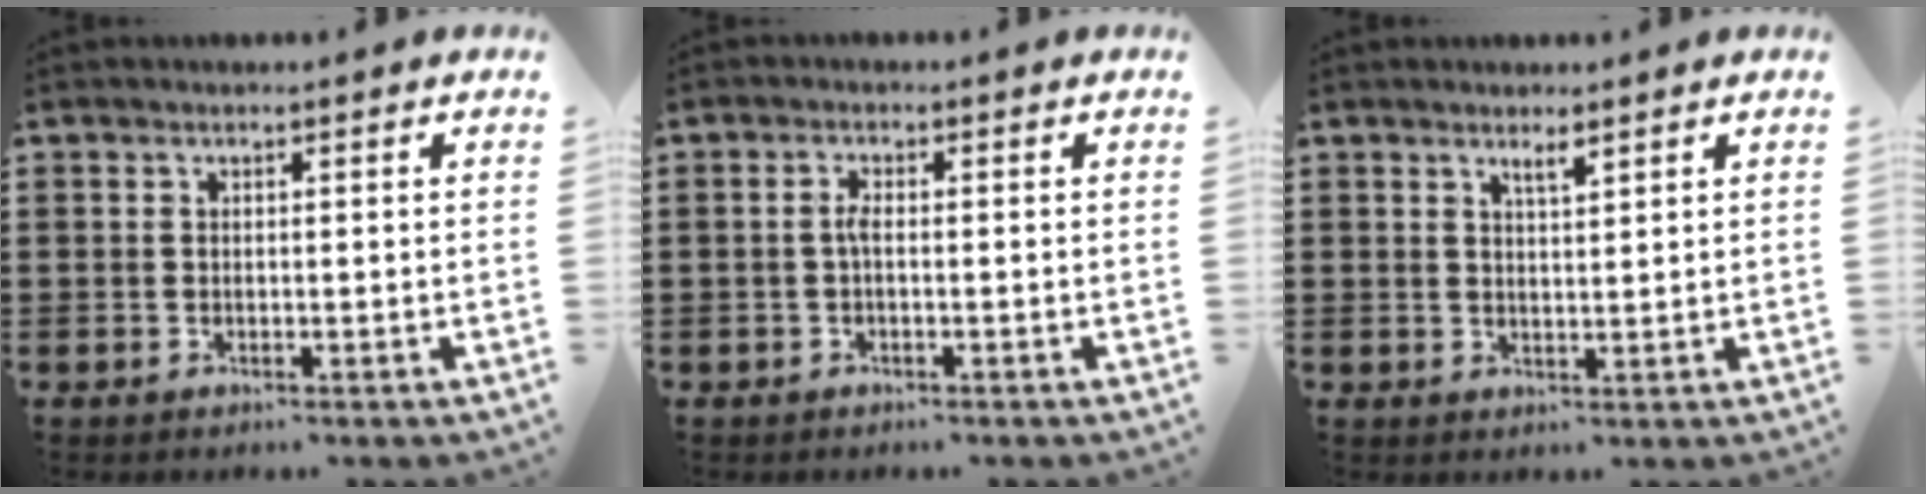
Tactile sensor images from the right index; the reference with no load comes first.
{"total": 1.7, "force": [-0.3, 0.5, 1.6], "torque": [-0.040, -0.001, -0.009]}
{"total": 2.0, "force": [1.6, 0.3, 1.1], "torque": [-0.015, -0.002, 0.025]}